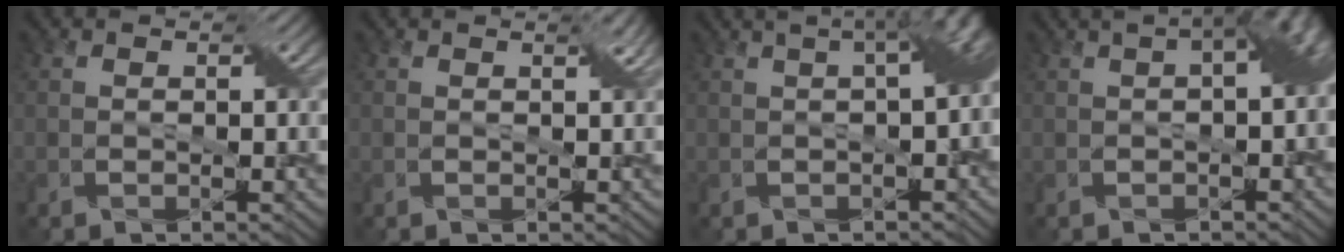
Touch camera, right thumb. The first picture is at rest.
{"total": 0.7, "force": [0.5, 0.0, 0.5], "torque": [-0.010, 0.003, 0.008]}
{"total": 7.4, "force": [1.0, 2.4, 6.9], "torque": [-0.062, 0.026, 0.009]}
{"total": 6.5, "force": [0.9, 2.4, 6.0], "torque": [-0.061, 0.018, 0.011]}